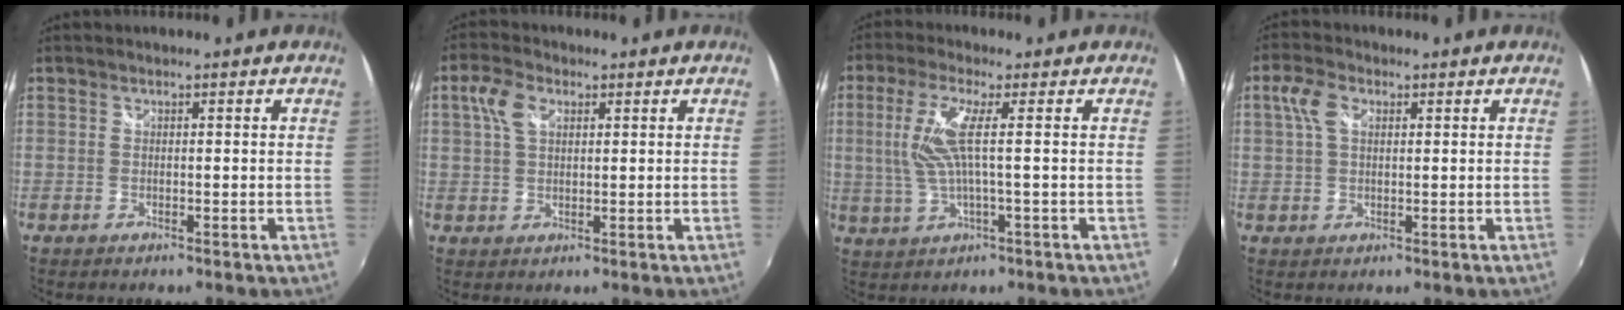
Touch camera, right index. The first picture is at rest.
{"total": 5.3, "force": [1.8, 3.1, 3.9], "torque": [-0.078, 0.015, 0.035]}
{"total": 7.6, "force": [0.7, 0.3, 7.5], "torque": [-0.159, 0.000, 0.023]}
{"total": 4.6, "force": [1.3, 2.7, 3.5], "torque": [-0.073, 0.013, 0.026]}